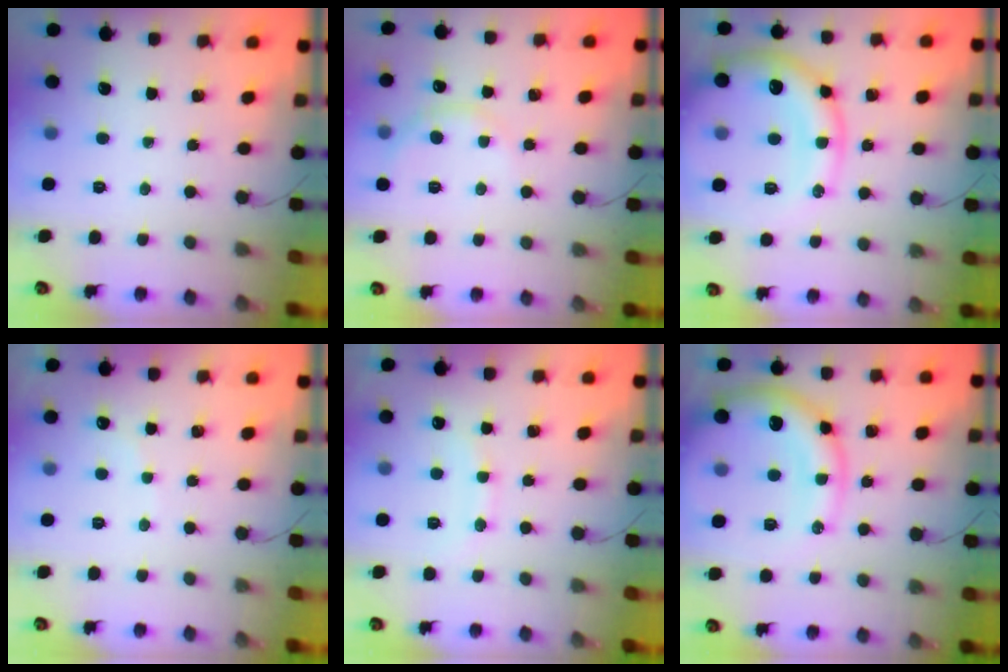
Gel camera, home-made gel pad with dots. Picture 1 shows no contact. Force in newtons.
{"total": 3.9, "press": 3.7, "slide": 1.0}
{"total": 16.2, "press": 16.0, "slide": 2.4}
{"total": 5.3, "press": 5.2, "slide": 1.0}
{"total": 9.3, "press": 9.3, "slide": 0.7}
{"total": 16.7, "press": 16.5, "slide": 2.8}